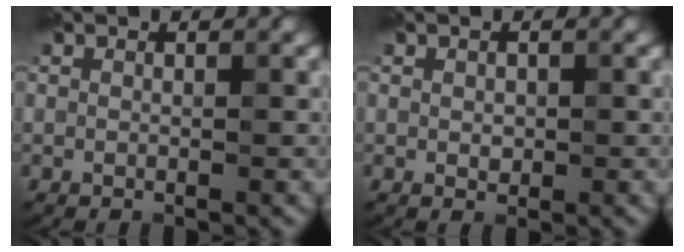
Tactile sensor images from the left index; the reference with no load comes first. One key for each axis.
{"total": 0.9, "fx": 0.0, "fy": 0.7, "fz": 0.6, "tx": -0.009, "ty": -0.004, "tz": 0.002}